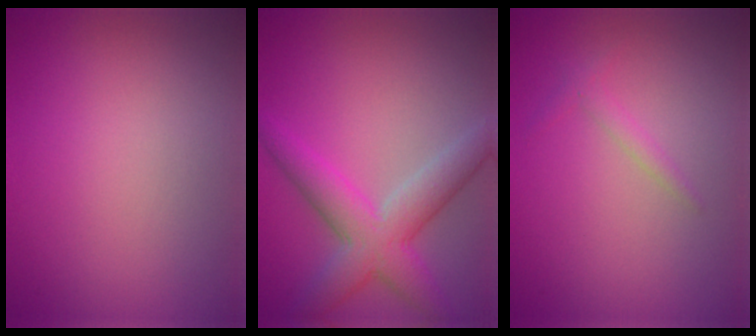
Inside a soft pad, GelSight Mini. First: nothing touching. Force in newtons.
{"total": 5.6, "press": 5.6, "slide": 0.1}
{"total": 1.1, "press": 1.1, "slide": 0.0}